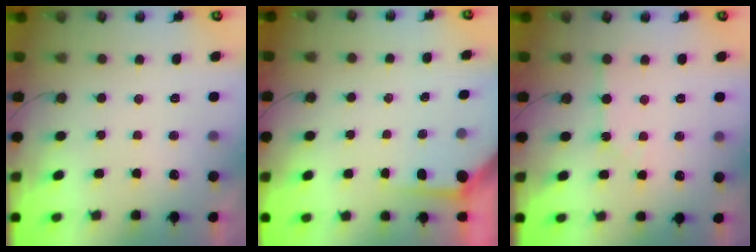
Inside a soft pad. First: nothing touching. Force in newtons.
{"total": 3.5, "press": 3.5, "slide": 0.4}
{"total": 1.8, "press": 1.7, "slide": 0.3}